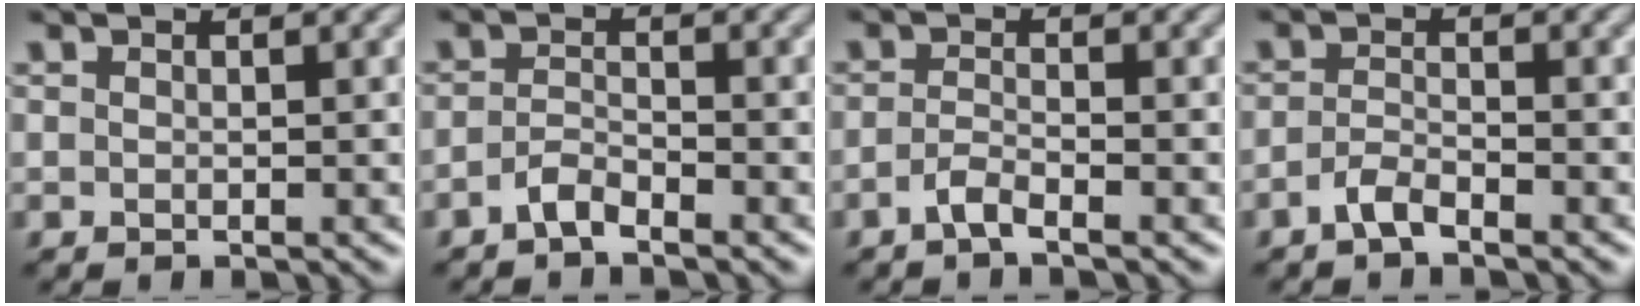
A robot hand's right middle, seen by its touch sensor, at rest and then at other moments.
{"total": 1.8, "force": [-1.3, 0.4, 1.0], "torque": [-0.024, 0.005, -0.031]}
{"total": 1.7, "force": [-1.1, 0.3, 1.2], "torque": [-0.025, 0.002, -0.028]}
{"total": 1.8, "force": [-1.3, 0.5, 1.2], "torque": [-0.026, 0.004, -0.031]}